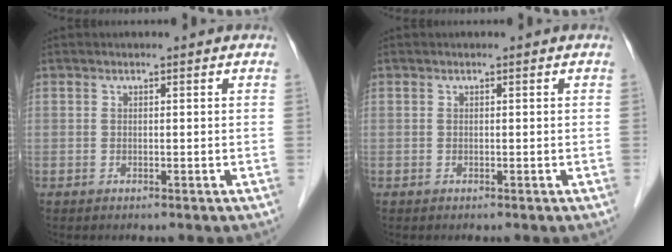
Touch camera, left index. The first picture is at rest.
{"total": 0.0}